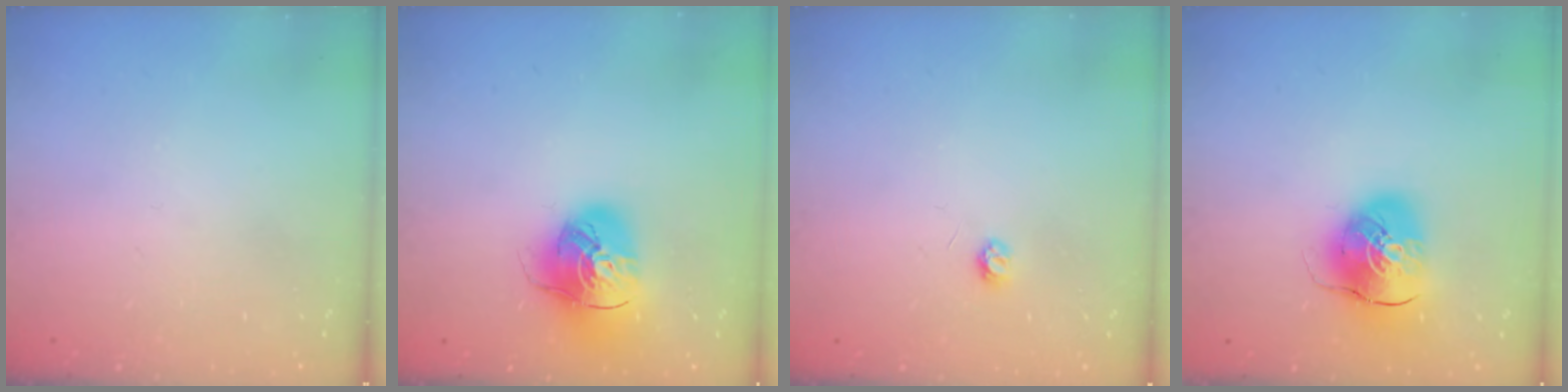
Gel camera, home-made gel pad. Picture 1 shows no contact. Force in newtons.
{"total": 15.3, "press": 15.1, "slide": 2.0}
{"total": 3.2, "press": 3.2, "slide": 0.3}
{"total": 10.8, "press": 10.6, "slide": 2.0}